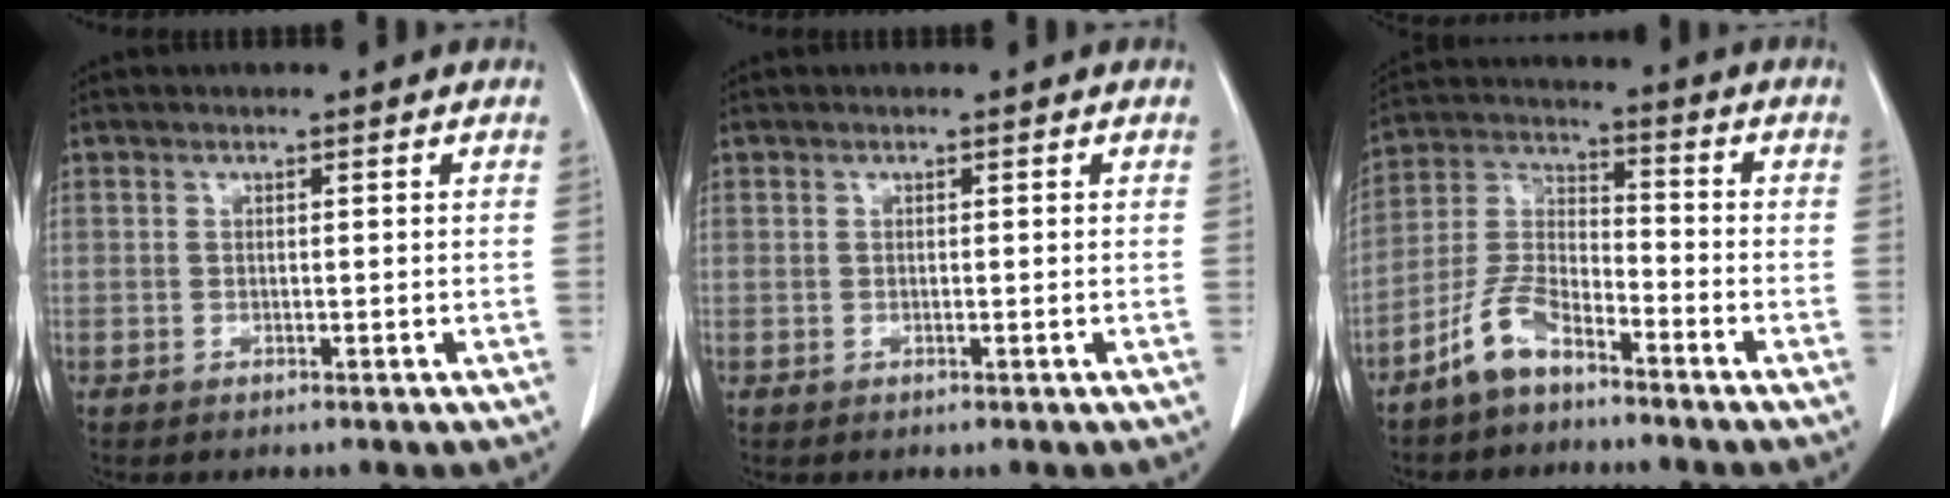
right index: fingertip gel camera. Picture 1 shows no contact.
{"total": 0.0}
{"total": 8.0, "force": [-5.8, 2.9, 4.6], "torque": [-0.109, 0.003, -0.121]}